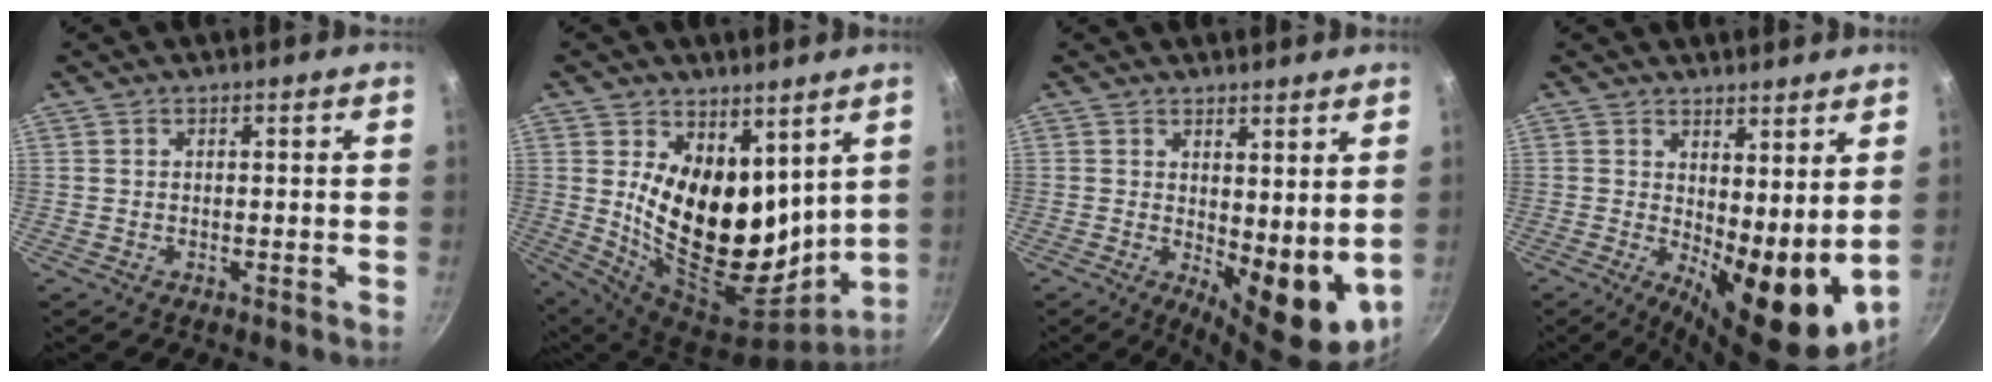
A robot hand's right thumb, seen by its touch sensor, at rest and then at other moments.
{"total": 19.9, "force": [6.1, 12.4, 14.3], "torque": [-0.209, -0.077, 0.124]}
{"total": 10.5, "force": [1.5, 4.7, 9.2], "torque": [-0.103, -0.025, 0.034]}
{"total": 13.7, "force": [2.6, 5.6, 12.2], "torque": [-0.144, -0.032, 0.049]}